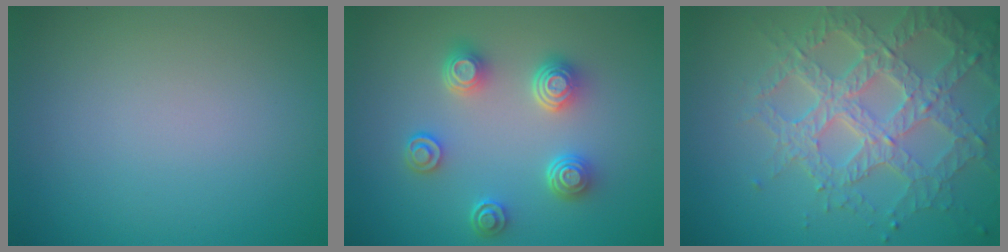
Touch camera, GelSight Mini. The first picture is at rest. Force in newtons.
{"total": 4.2, "press": 3.4, "slide": 2.5}
{"total": 7.0, "press": 5.2, "slide": 4.7}